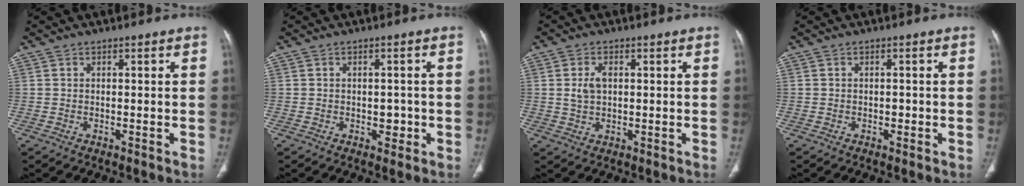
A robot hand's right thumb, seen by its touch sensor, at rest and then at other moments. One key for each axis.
{"total": 2.4, "fx": -0.6, "fy": 1.8, "fz": 1.5, "tx": -0.006, "ty": 0.004, "tz": -0.005}
{"total": 3.7, "fx": 0.6, "fy": 2.3, "fz": 2.8, "tx": -0.054, "ty": 0.002, "tz": 0.014}
{"total": 1.0, "fx": -0.3, "fy": 0.8, "fz": 0.6, "tx": -0.005, "ty": 0.002, "tz": -0.004}